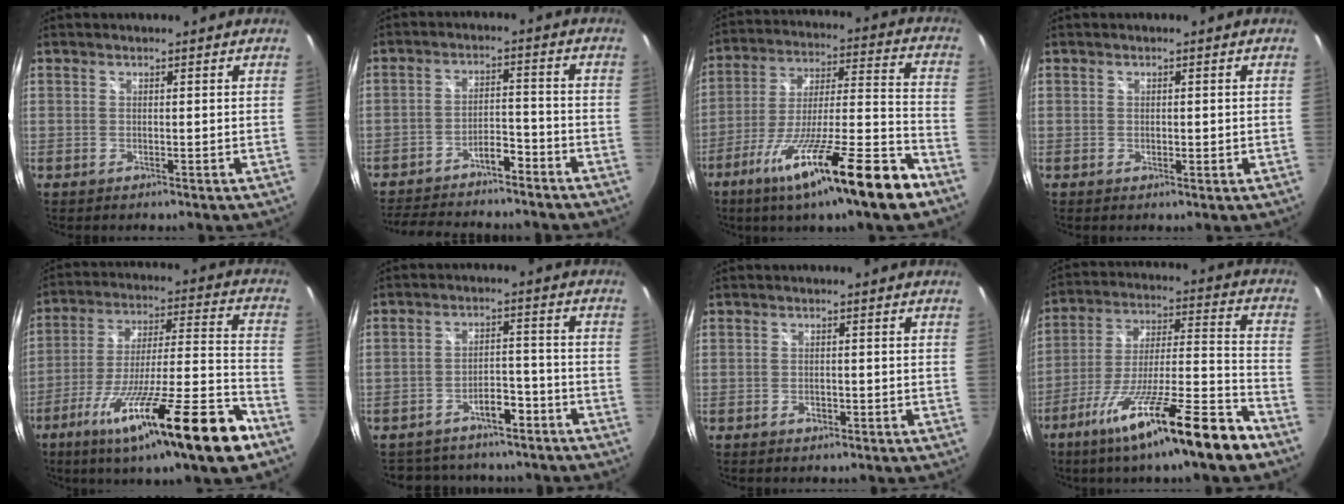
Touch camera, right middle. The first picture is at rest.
{"total": 12.3, "force": [-10.6, 3.3, 5.3], "torque": [-0.113, 0.020, -0.159]}
{"total": 22.2, "force": [-13.9, 1.7, 17.2], "torque": [-0.293, -0.035, -0.228]}
{"total": 1.0, "force": [-0.1, 0.6, 0.8], "torque": [-0.010, 0.002, -0.002]}
{"total": 24.5, "force": [-14.5, 2.2, 19.6], "torque": [-0.332, -0.050, -0.234]}
{"total": 12.9, "force": [-10.1, 6.5, 4.9], "torque": [-0.100, 0.031, -0.127]}
{"total": 1.6, "force": [-0.9, 1.1, 0.8], "torque": [-0.012, 0.002, -0.012]}
{"total": 20.8, "force": [-14.0, 1.4, 15.3], "torque": [-0.259, -0.026, -0.228]}